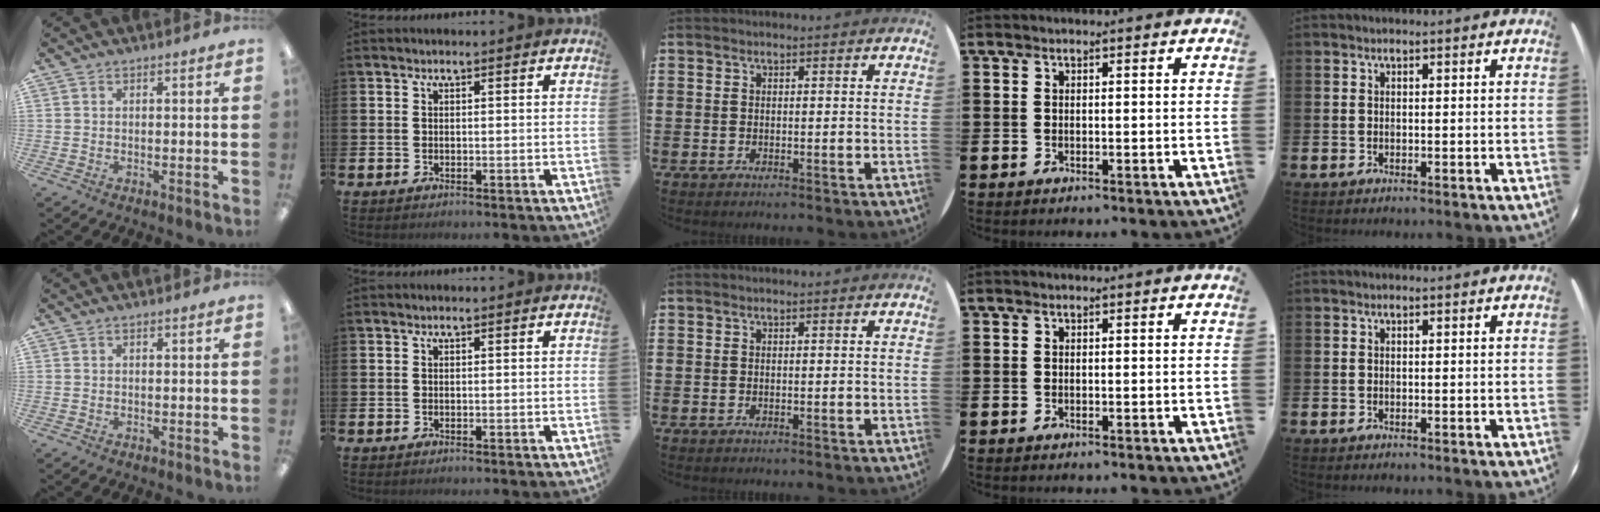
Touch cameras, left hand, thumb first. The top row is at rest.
{}